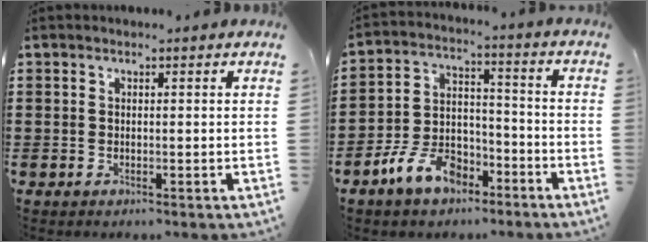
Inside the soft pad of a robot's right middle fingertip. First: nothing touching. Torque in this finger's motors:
{"motor_torque": [2.14, 0.00, 0.62, 0.07]}